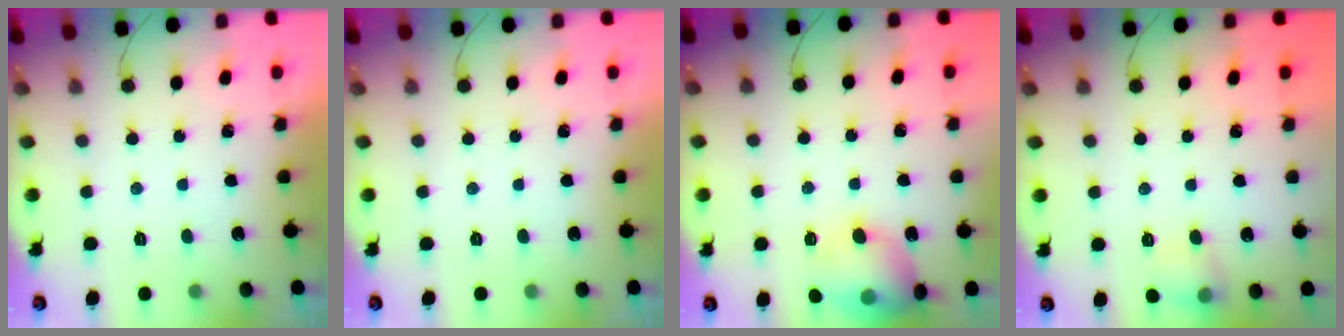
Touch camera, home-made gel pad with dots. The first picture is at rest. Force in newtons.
{"total": 0.0}
{"total": 13.2, "press": 13.0, "slide": 2.1}
{"total": 8.5, "press": 8.4, "slide": 0.8}